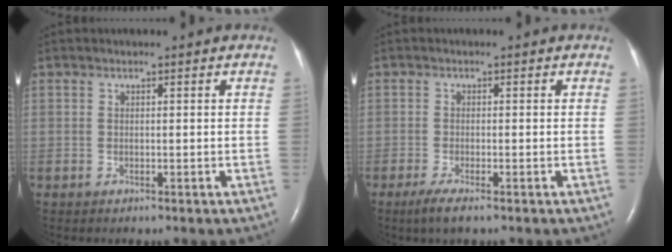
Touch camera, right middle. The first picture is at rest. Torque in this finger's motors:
{"motor_torque": [0.30, -0.16, 0.01, 0.01]}